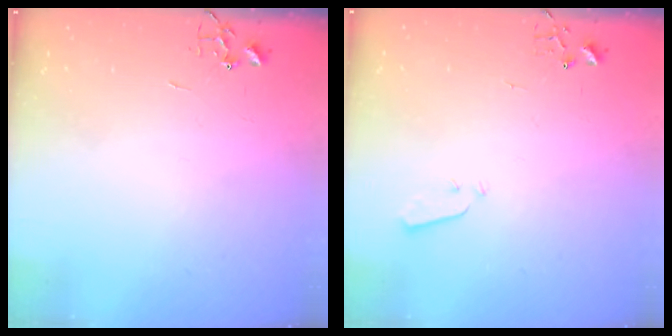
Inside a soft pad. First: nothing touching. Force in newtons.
{"total": 3.0, "press": 2.9, "slide": 0.3}